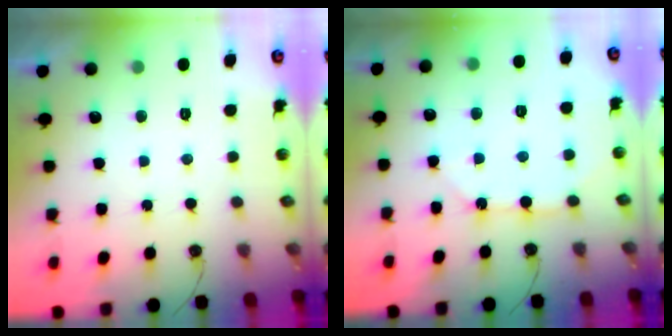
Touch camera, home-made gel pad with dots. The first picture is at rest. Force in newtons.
{"total": 9.0, "press": 9.0, "slide": 0.8}